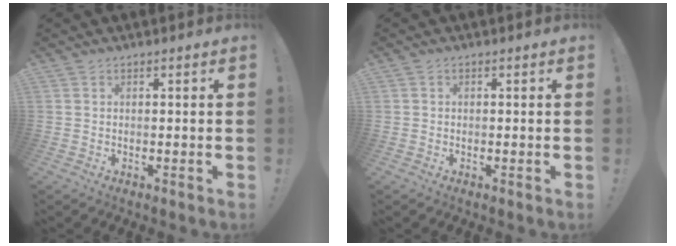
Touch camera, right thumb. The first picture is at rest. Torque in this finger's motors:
{"motor_torque": [-0.29, 0.06, -0.12, 0.14, -0.06]}